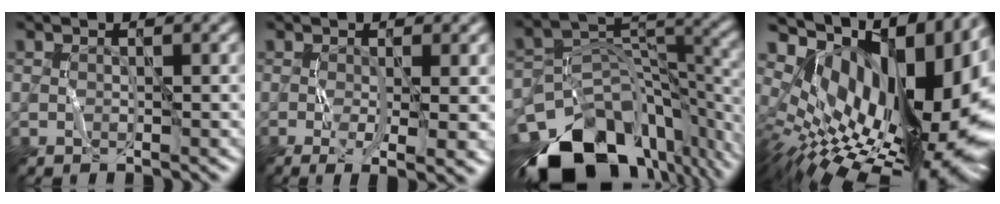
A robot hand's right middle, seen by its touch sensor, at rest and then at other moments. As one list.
[{"total": 4.2, "force": [-0.9, 0.9, 4.1], "torque": [-0.069, -0.013, -0.006]}, {"total": 15.2, "force": [-10.1, 8.7, 7.2], "torque": [-0.158, -0.004, -0.146]}, {"total": 18.2, "force": [4.4, 9.6, 14.9], "torque": [-0.229, 0.020, 0.081]}]